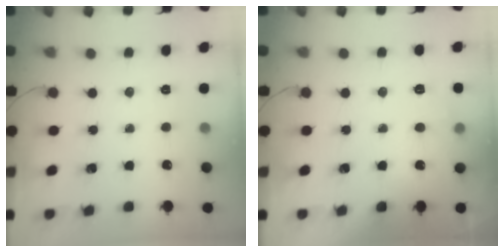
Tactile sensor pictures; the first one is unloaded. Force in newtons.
{"total": 7.2, "press": 7.0, "slide": 1.5}